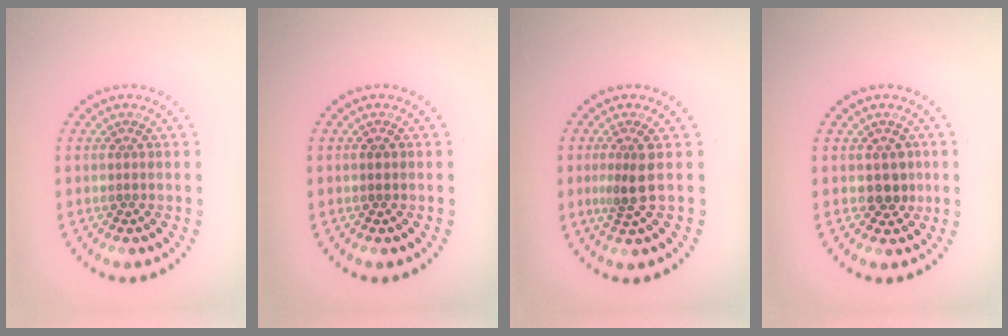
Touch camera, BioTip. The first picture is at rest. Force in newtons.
{"total": 0.7, "press": 0.6, "slide": 0.1}
{"total": 2.3, "press": 1.8, "slide": 1.4}
{"total": 1.9, "press": 1.8, "slide": 0.7}